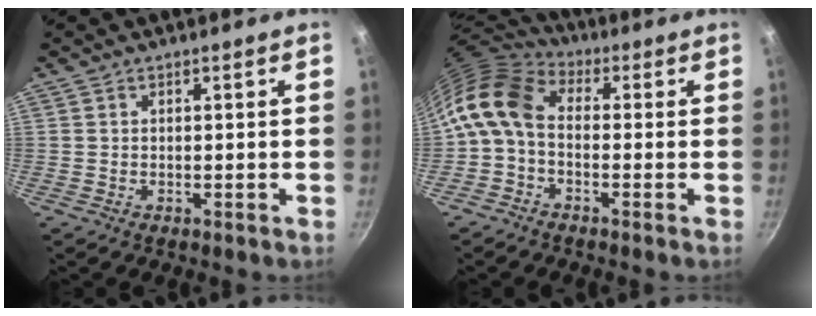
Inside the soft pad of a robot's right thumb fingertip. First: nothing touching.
{"total": 9.7, "force": [-1.0, 6.8, 6.9], "torque": [-0.126, 0.033, -0.042]}